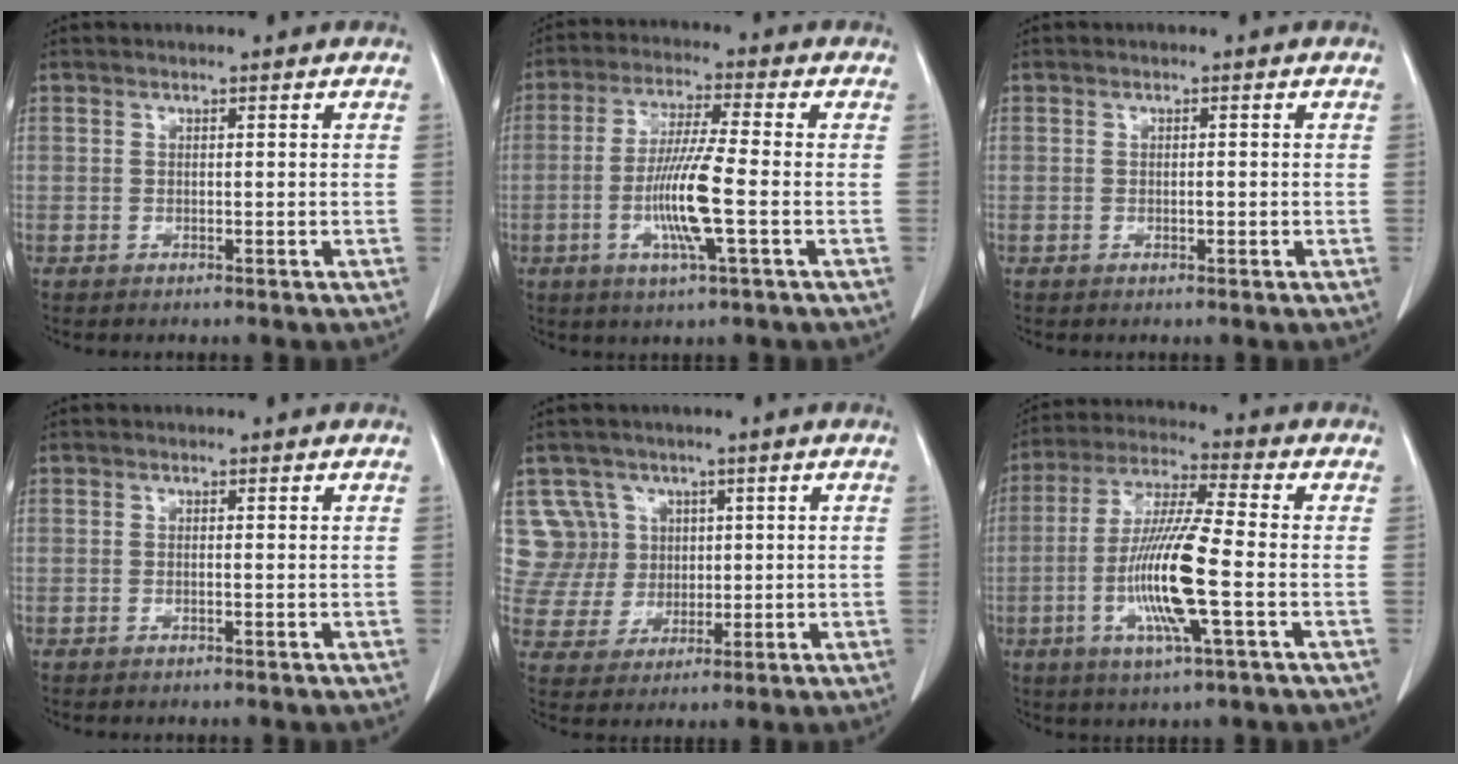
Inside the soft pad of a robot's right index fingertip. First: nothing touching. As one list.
[{"total": 9.8, "force": [-2.3, 0.0, 9.5], "torque": [-0.191, -0.011, -0.047]}, {"total": 0.8, "force": [-0.2, 0.4, 0.7], "torque": [-0.013, 0.001, 0.000]}, {"total": 0.0}, {"total": 8.1, "force": [2.9, 7.6, -0.2], "torque": [0.006, 0.028, 0.068]}, {"total": 13.3, "force": [-3.1, 0.6, 12.9], "torque": [-0.261, -0.010, -0.062]}]